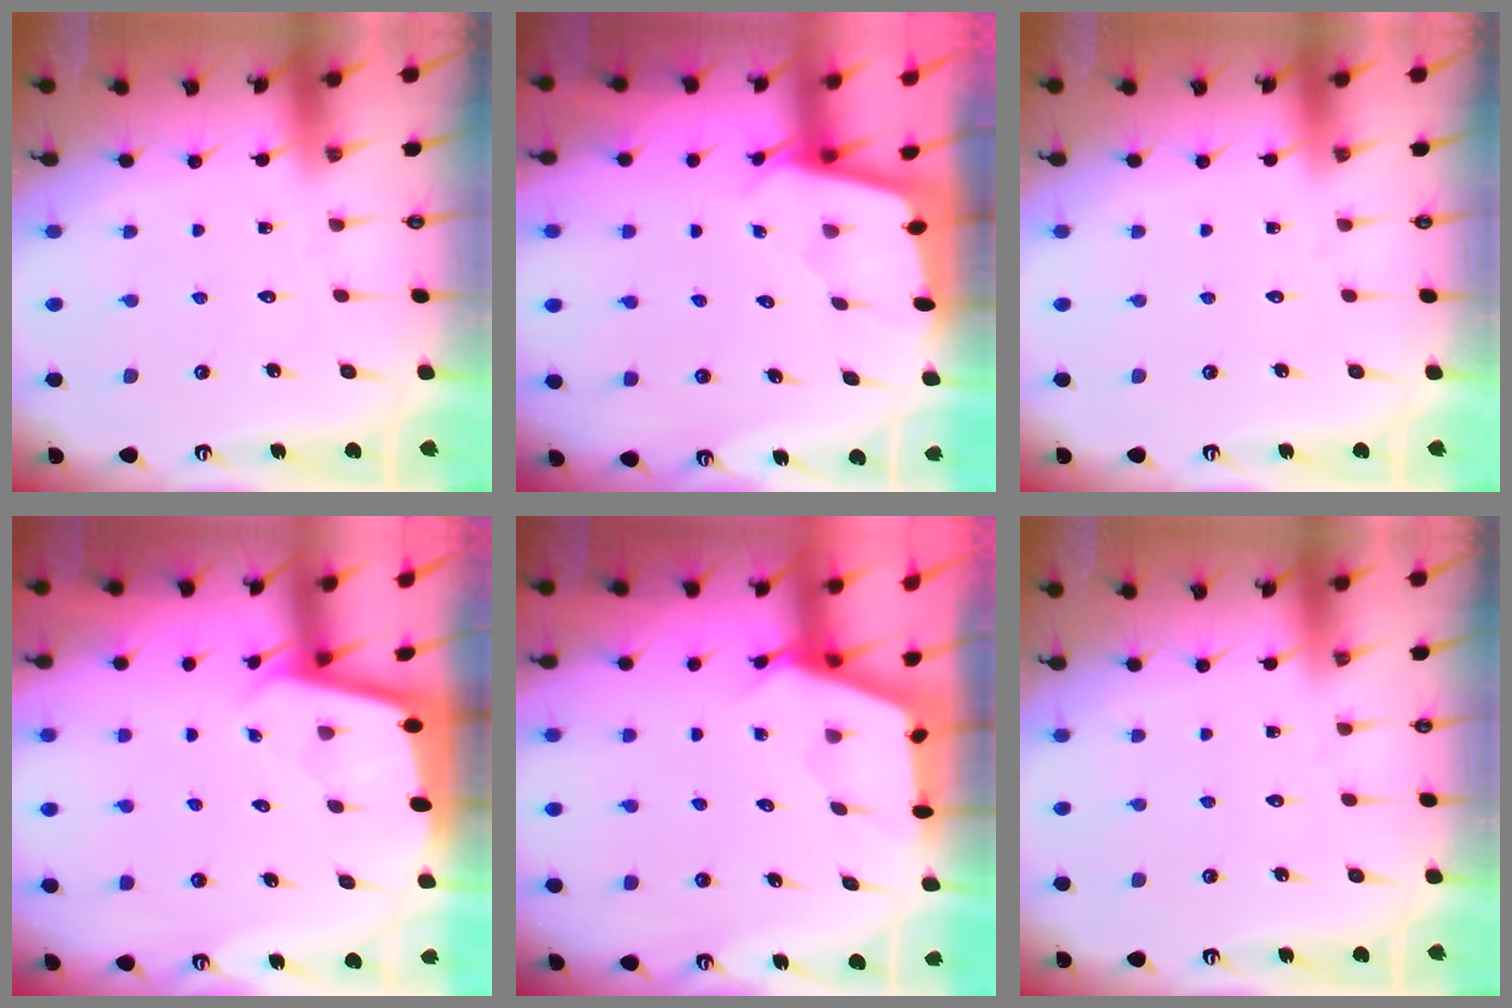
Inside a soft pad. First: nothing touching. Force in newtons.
{"total": 1.9, "press": 1.9, "slide": 0.2}
{"total": 0.0}
{"total": 1.7, "press": 1.7, "slide": 0.0}
{"total": 2.6, "press": 2.6, "slide": 0.4}
{"total": 0.0}